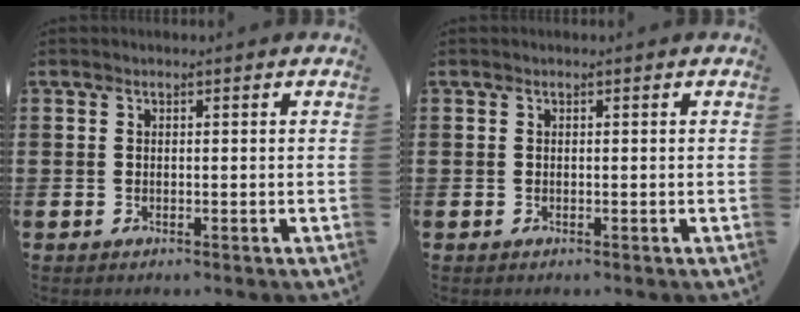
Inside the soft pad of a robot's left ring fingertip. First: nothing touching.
{"total": 0.0}